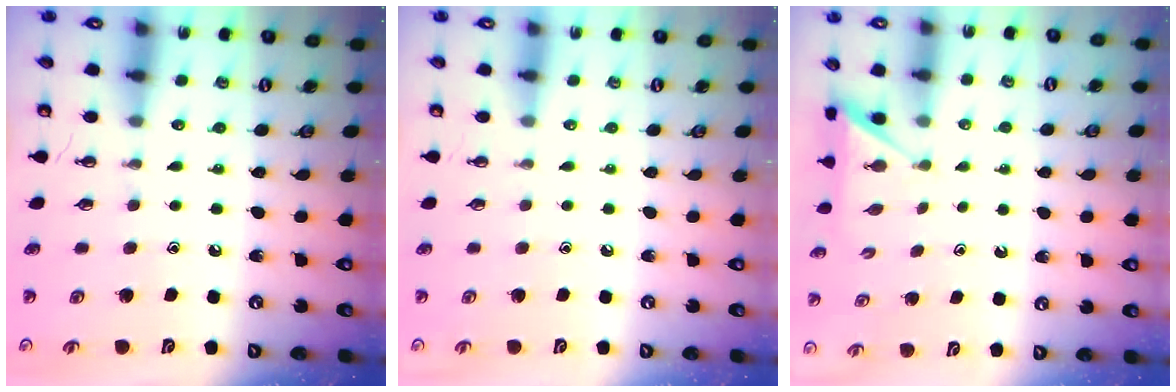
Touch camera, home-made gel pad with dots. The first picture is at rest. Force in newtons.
{"total": 0.0}
{"total": 1.9, "press": 1.9, "slide": 0.2}